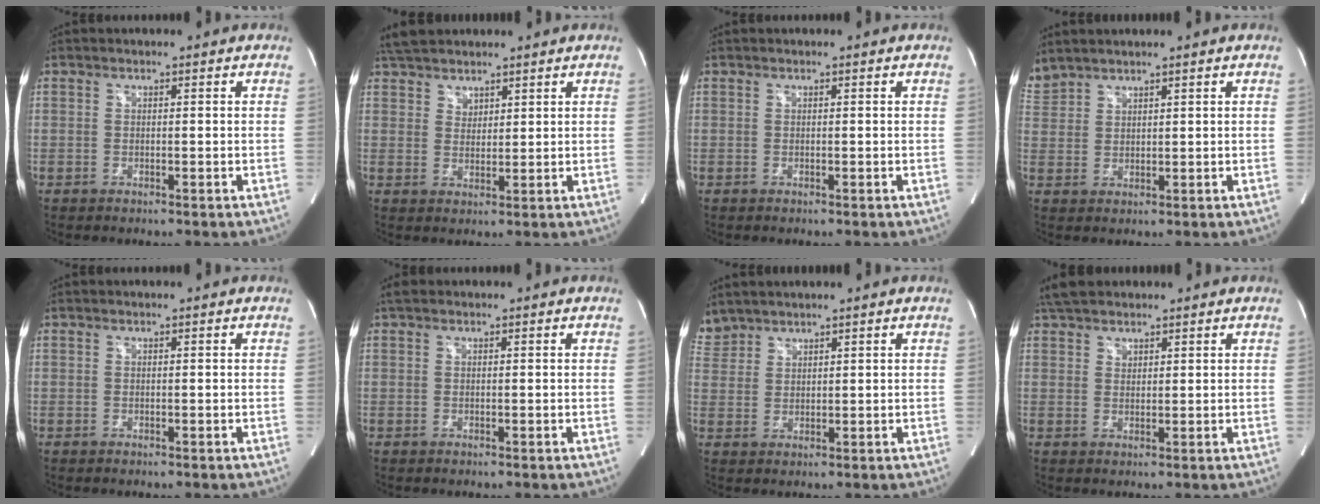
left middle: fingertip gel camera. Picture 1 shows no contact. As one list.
[{"total": 6.1, "force": [5.1, 2.8, 1.8], "torque": [-0.033, 0.012, 0.099]}, {"total": 0.0}, {"total": 4.1, "force": [4.0, 0.8, 0.6], "torque": [-0.030, 0.019, 0.094]}, {"total": 0.0}, {"total": 1.0, "force": [0.7, 0.6, 0.4], "torque": [-0.013, 0.017, 0.013]}, {"total": 3.9, "force": [3.7, 1.2, 0.0], "torque": [-0.010, 0.016, 0.085]}, {"total": 4.9, "force": [4.1, 2.2, 1.6], "torque": [-0.032, 0.015, 0.078]}]